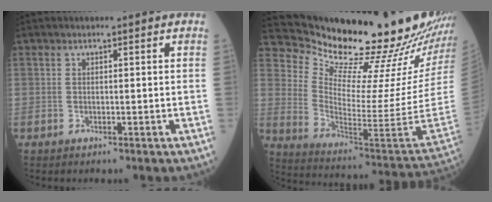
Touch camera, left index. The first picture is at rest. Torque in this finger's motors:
{"motor_torque": [-0.12, -0.71, 0.02, 0.00]}